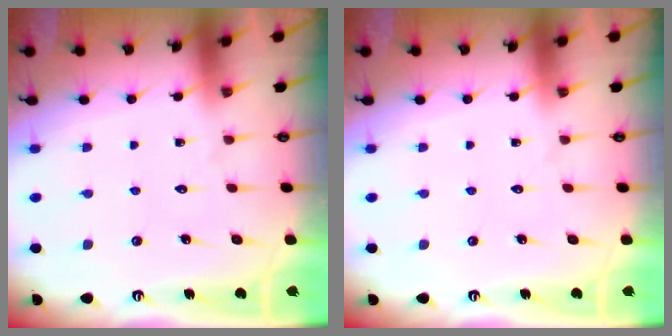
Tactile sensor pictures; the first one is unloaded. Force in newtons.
{"total": 0.0}